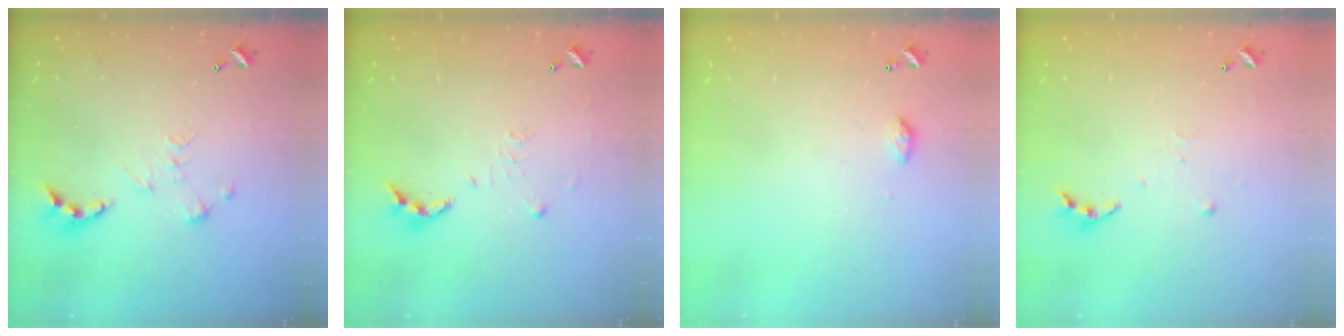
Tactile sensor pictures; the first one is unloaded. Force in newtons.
{"total": 7.0, "press": 7.0, "slide": 0.5}
{"total": 4.1, "press": 4.1, "slide": 0.6}
{"total": 3.8, "press": 3.8, "slide": 0.4}